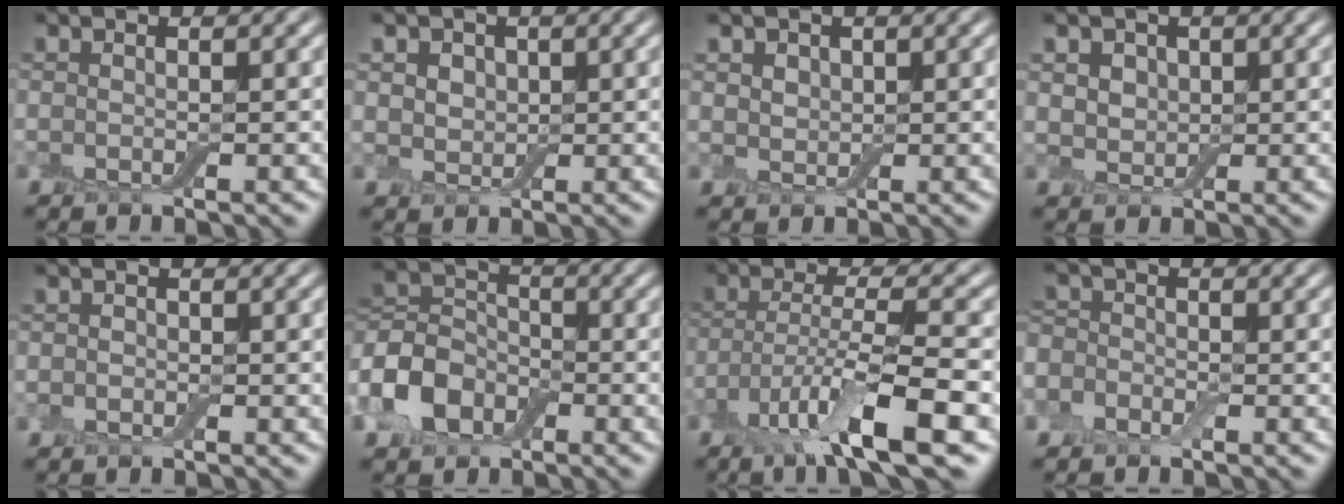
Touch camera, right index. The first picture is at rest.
{"total": 3.9, "force": [1.6, 2.9, 1.9], "torque": [-0.038, 0.011, 0.013]}
{"total": 2.4, "force": [1.2, 1.8, 1.0], "torque": [-0.024, 0.008, 0.020]}
{"total": 3.7, "force": [1.6, 2.8, 1.8], "torque": [-0.039, 0.010, 0.017]}
{"total": 0.7, "force": [-0.1, 0.6, 0.2], "torque": [0.000, -0.004, -0.003]}
{"total": 6.4, "force": [-2.2, 4.7, 3.7], "torque": [-0.076, 0.008, -0.061]}
{"total": 7.9, "force": [-4.0, 1.6, 6.6], "torque": [-0.119, -0.001, -0.078]}
{"total": 3.2, "force": [-1.2, 2.6, 1.4], "torque": [-0.011, 0.010, -0.041]}